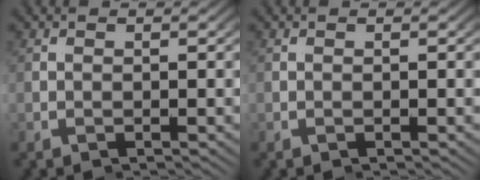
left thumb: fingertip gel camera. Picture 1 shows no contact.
{"total": 0.0}